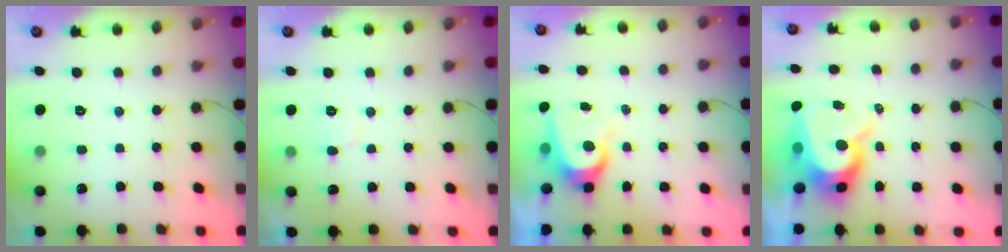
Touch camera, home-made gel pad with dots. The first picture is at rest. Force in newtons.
{"total": 5.2, "press": 5.2, "slide": 0.3}
{"total": 7.0, "press": 7.0, "slide": 0.7}
{"total": 10.2, "press": 10.2, "slide": 0.7}